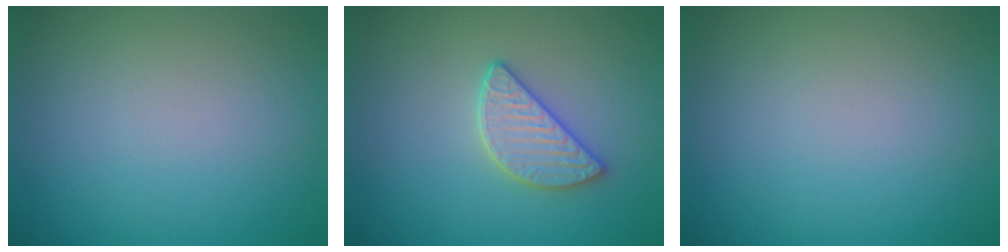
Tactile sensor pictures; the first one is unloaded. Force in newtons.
{"total": 2.9, "press": 2.8, "slide": 0.9}
{"total": 0.0}